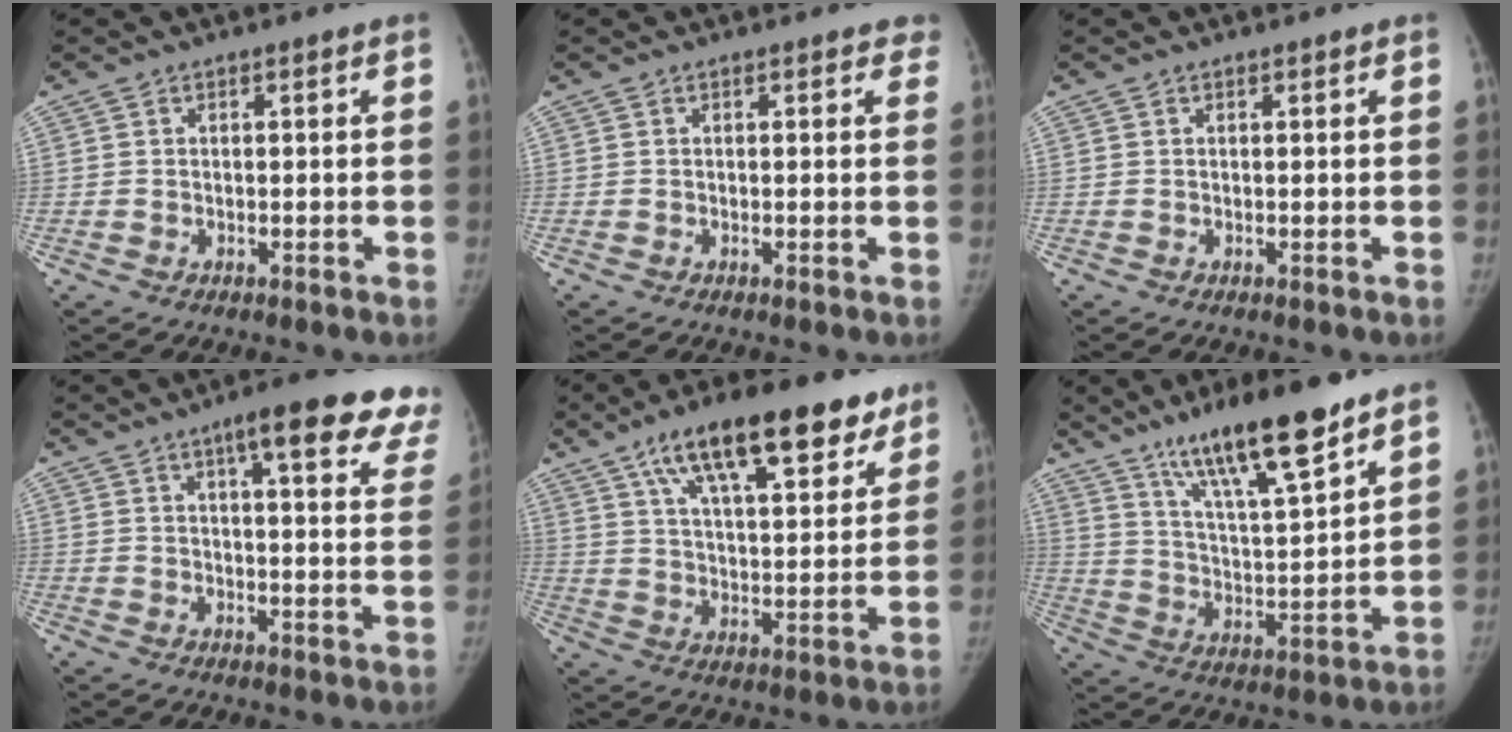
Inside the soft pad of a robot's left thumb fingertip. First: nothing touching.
{"total": 1.8, "force": [1.5, 1.1, 0.4], "torque": [0.020, -0.004, 0.000]}
{"total": 0.0}
{"total": 19.4, "force": [13.2, 4.5, 13.5], "torque": [-0.142, -0.032, 0.146]}
{"total": 21.3, "force": [13.1, 8.0, 14.8], "torque": [-0.192, -0.025, 0.208]}
{"total": 17.6, "force": [12.1, 2.8, 12.5], "torque": [-0.197, -0.064, 0.213]}